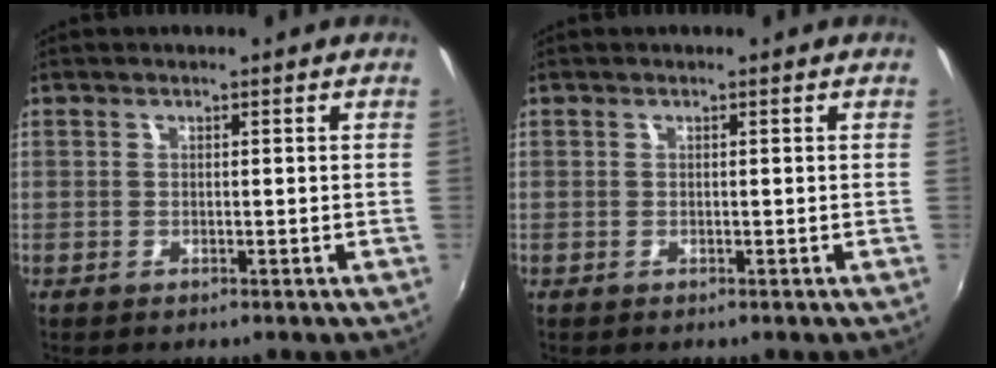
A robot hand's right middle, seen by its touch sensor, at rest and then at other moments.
{"total": 0.0}